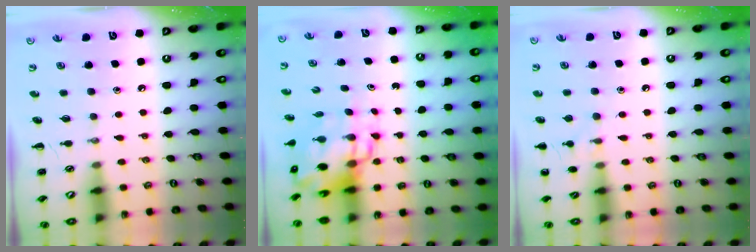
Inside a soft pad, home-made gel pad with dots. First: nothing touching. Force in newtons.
{"total": 10.8, "press": 10.4, "slide": 2.8}
{"total": 7.7, "press": 7.3, "slide": 2.4}